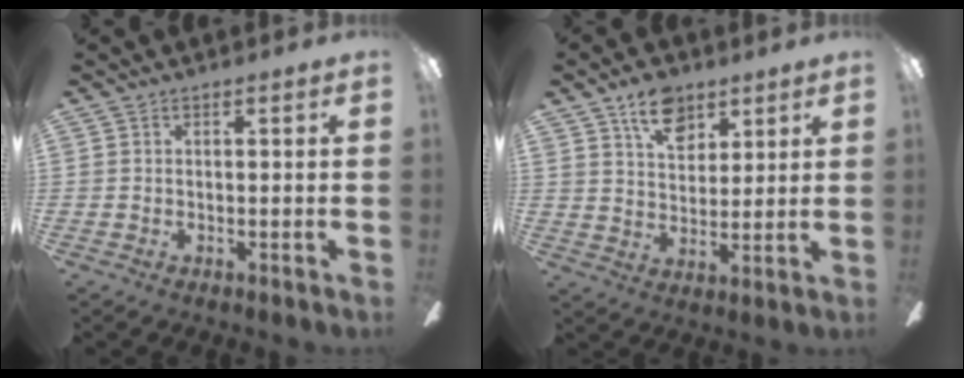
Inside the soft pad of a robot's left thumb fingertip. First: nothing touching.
{"total": 10.3, "force": [6.5, 5.9, 5.4], "torque": [-0.075, -0.024, 0.117]}